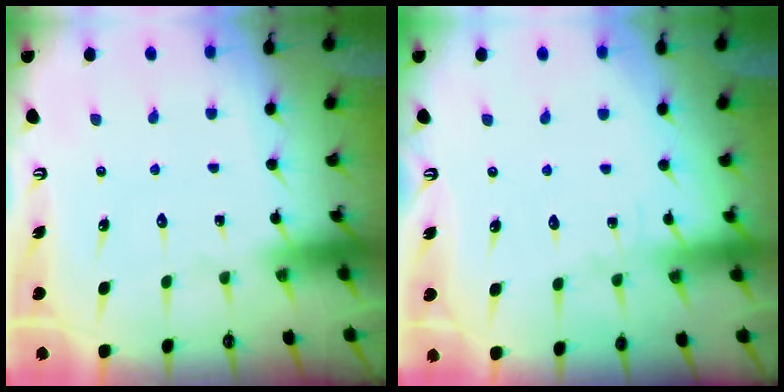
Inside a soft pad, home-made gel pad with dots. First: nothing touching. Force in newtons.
{"total": 4.7, "press": 4.7, "slide": 0.5}